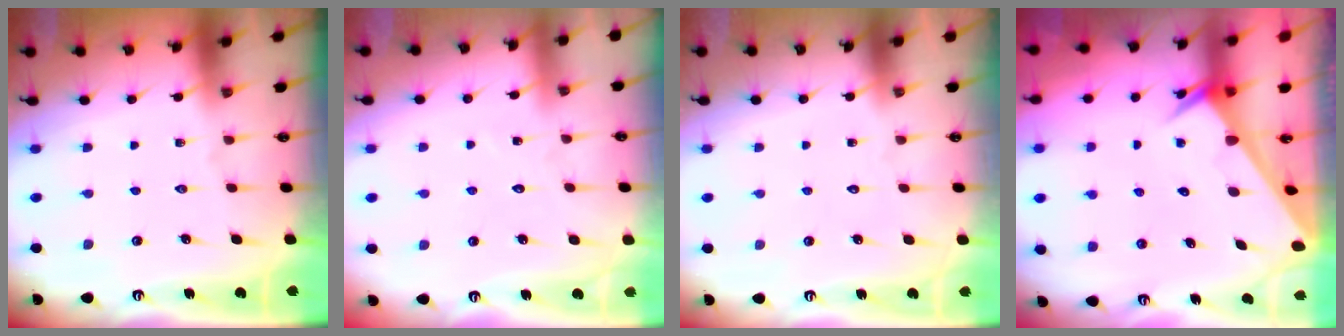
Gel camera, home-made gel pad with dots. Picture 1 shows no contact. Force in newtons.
{"total": 4.6, "press": 4.6, "slide": 0.3}
{"total": 1.7, "press": 1.7, "slide": 0.1}
{"total": 2.5, "press": 2.5, "slide": 0.1}